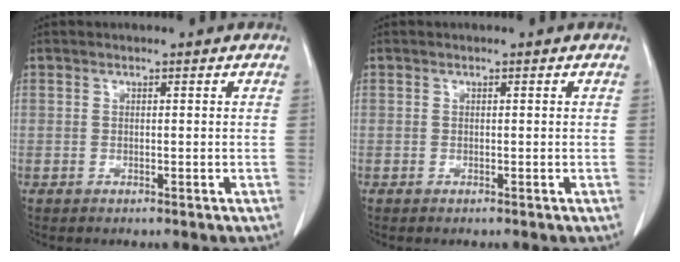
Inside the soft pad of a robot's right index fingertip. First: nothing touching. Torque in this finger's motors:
{"motor_torque": [0.05, -0.05, 0.01, 0.02]}